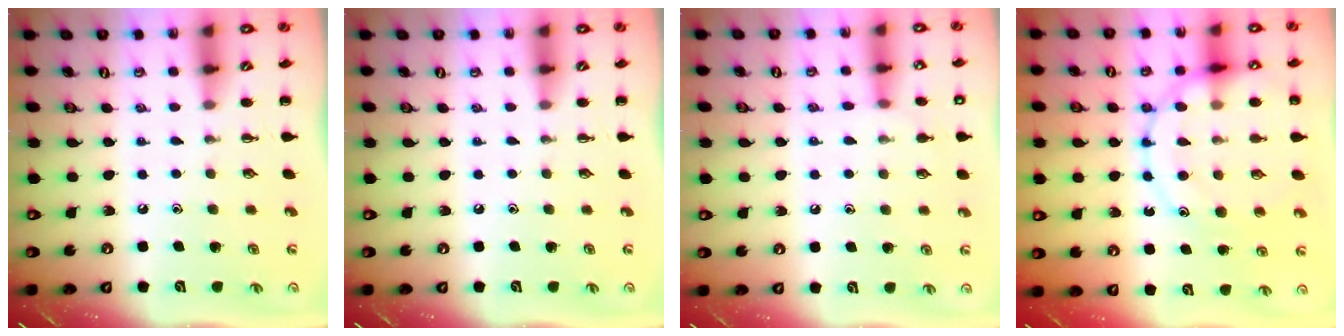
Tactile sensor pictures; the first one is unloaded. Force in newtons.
{"total": 0.0}
{"total": 8.9, "press": 8.7, "slide": 2.0}
{"total": 19.5, "press": 19.3, "slide": 2.5}